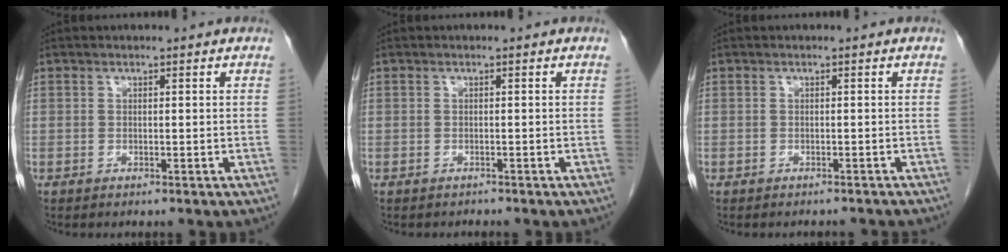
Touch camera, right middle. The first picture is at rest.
{"total": 0.6, "force": [-0.6, 0.2, -0.1], "torque": [-0.003, -0.001, -0.009]}
{"total": 4.3, "force": [-4.0, 1.0, 1.1], "torque": [-0.012, -0.007, -0.042]}